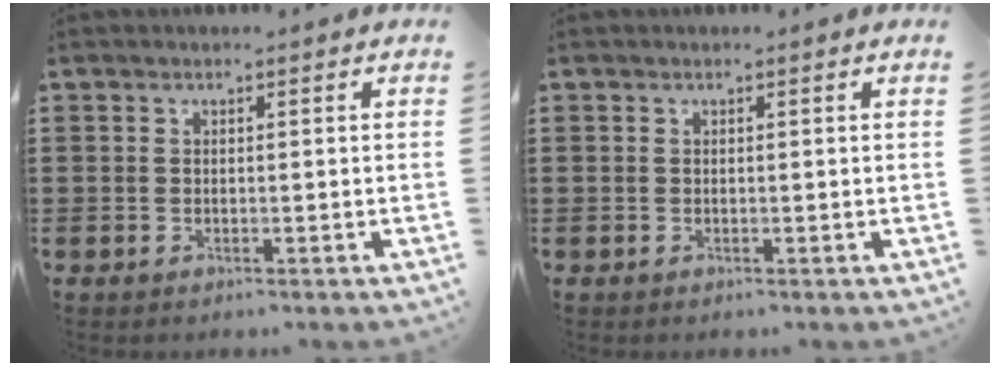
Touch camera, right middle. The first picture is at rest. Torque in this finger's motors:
{"motor_torque": [-0.37, 0.07, -0.01, -0.01]}